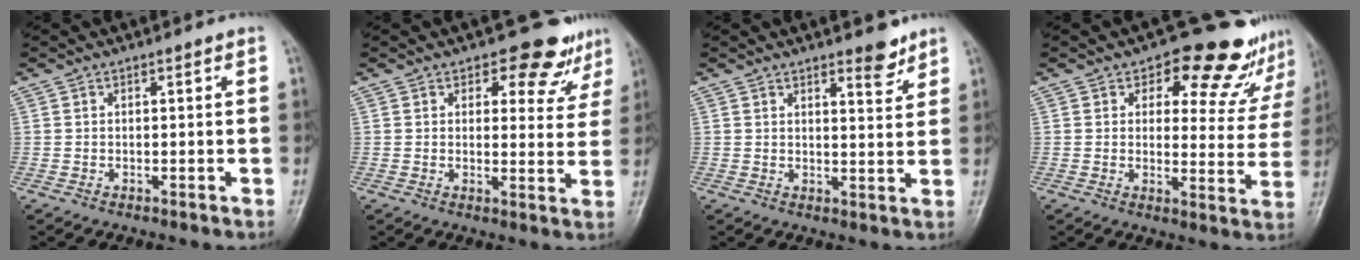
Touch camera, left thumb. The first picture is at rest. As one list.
[{"total": 8.9, "force": [6.8, 4.7, 3.4], "torque": [0.004, -0.040, 0.070]}, {"total": 4.6, "force": [3.4, 1.4, 2.8], "torque": [-0.025, -0.026, 0.046]}, {"total": 14.4, "force": [11.6, 6.7, 5.4], "torque": [-0.001, -0.078, 0.123]}]